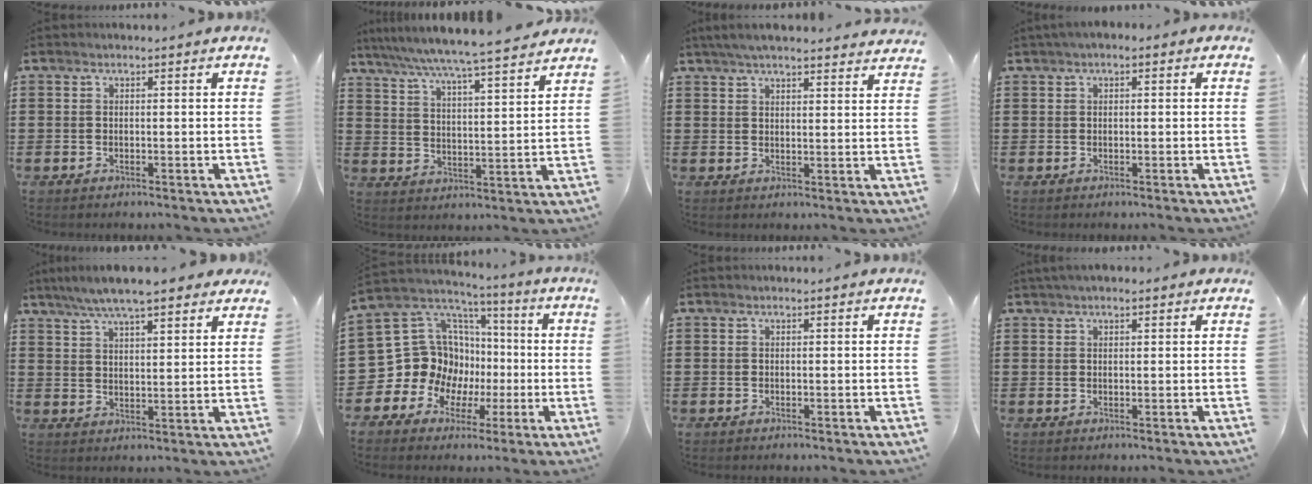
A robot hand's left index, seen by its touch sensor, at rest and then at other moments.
{"total": 6.1, "force": [5.6, -0.7, 2.4], "torque": [-0.070, -0.041, 0.090]}
{"total": 4.3, "force": [4.1, 0.2, 1.4], "torque": [-0.039, -0.007, 0.075]}
{"total": 1.0, "force": [0.1, 0.6, 0.8], "torque": [-0.016, 0.005, 0.000]}
{"total": 7.3, "force": [6.2, 1.0, 3.7], "torque": [-0.088, -0.008, 0.112]}
{"total": 15.3, "force": [-0.9, 14.3, 5.3], "torque": [-0.138, -0.022, 0.007]}
{"total": 0.0}
{"total": 1.6, "force": [1.2, 0.5, 0.9], "torque": [-0.019, 0.004, 0.023]}